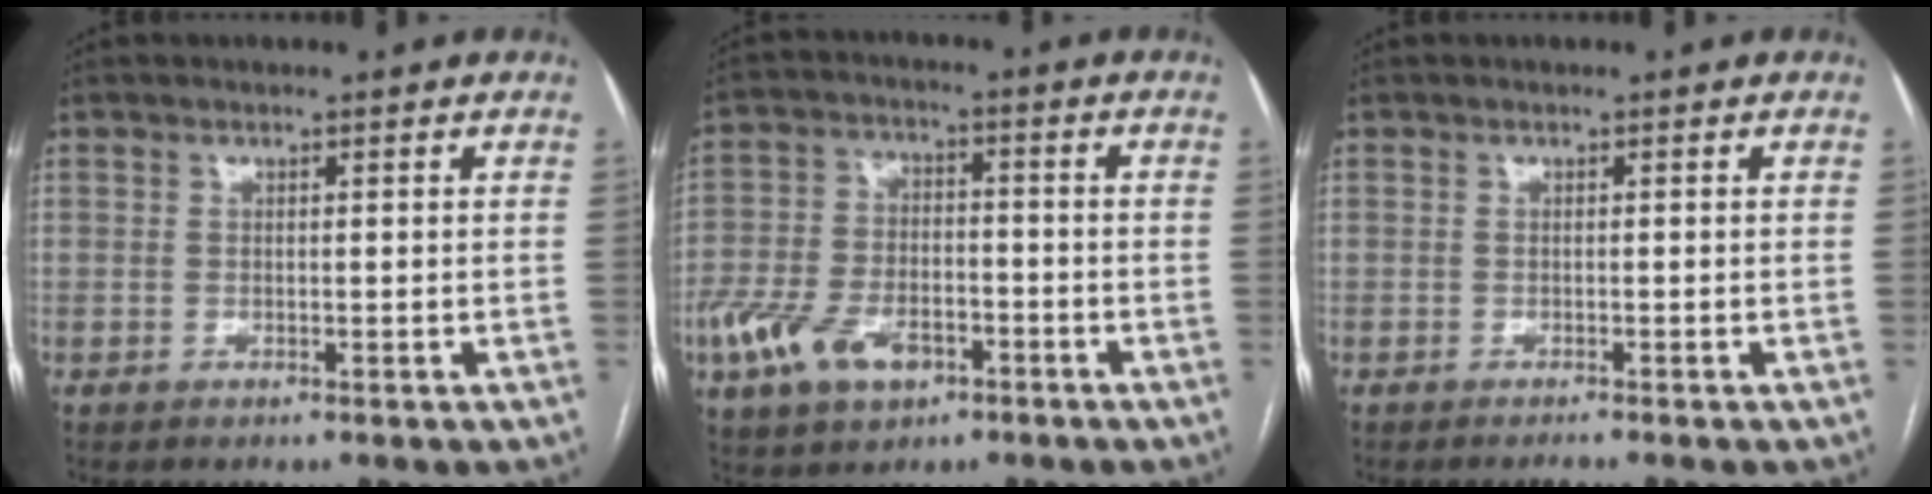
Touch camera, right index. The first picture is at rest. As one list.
[{"total": 11.5, "force": [-5.5, 6.6, 7.7], "torque": [-0.159, 0.006, -0.095]}, {"total": 1.7, "force": [-1.5, -0.4, 0.7], "torque": [-0.004, 0.001, -0.021]}]